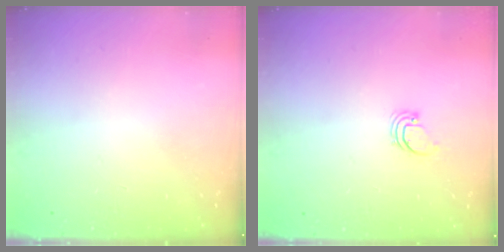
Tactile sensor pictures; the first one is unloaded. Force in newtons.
{"total": 0.9, "press": 0.9, "slide": 0.0}